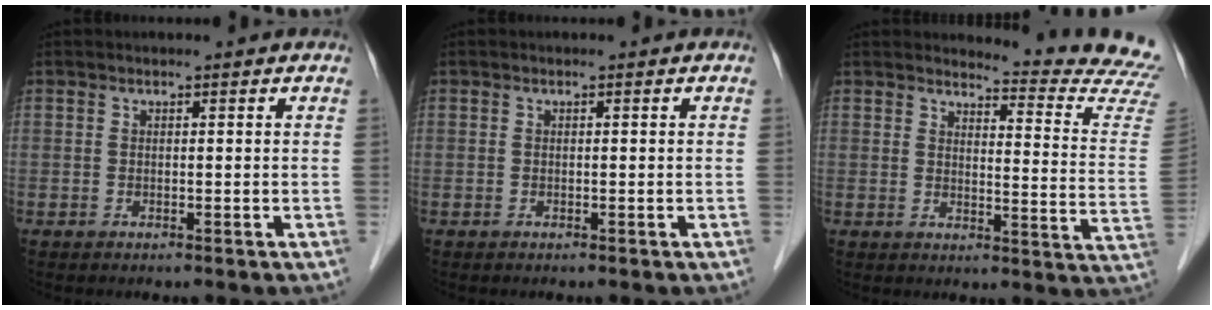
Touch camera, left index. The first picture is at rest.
{"total": 0.0}
{"total": 14.6, "force": [14.5, -1.3, 0.9], "torque": [0.001, -0.143, 0.139]}